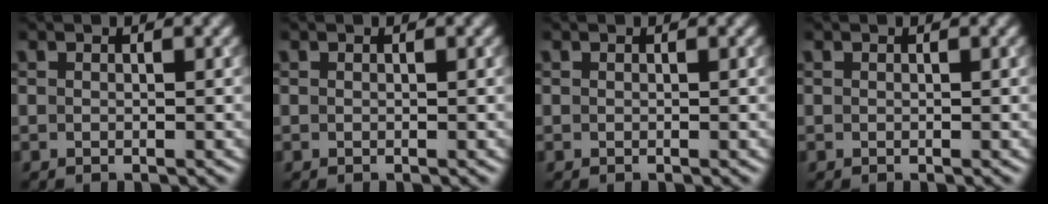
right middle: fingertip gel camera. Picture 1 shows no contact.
{"total": 0.0}
{"total": 0.0}
{"total": 0.0}